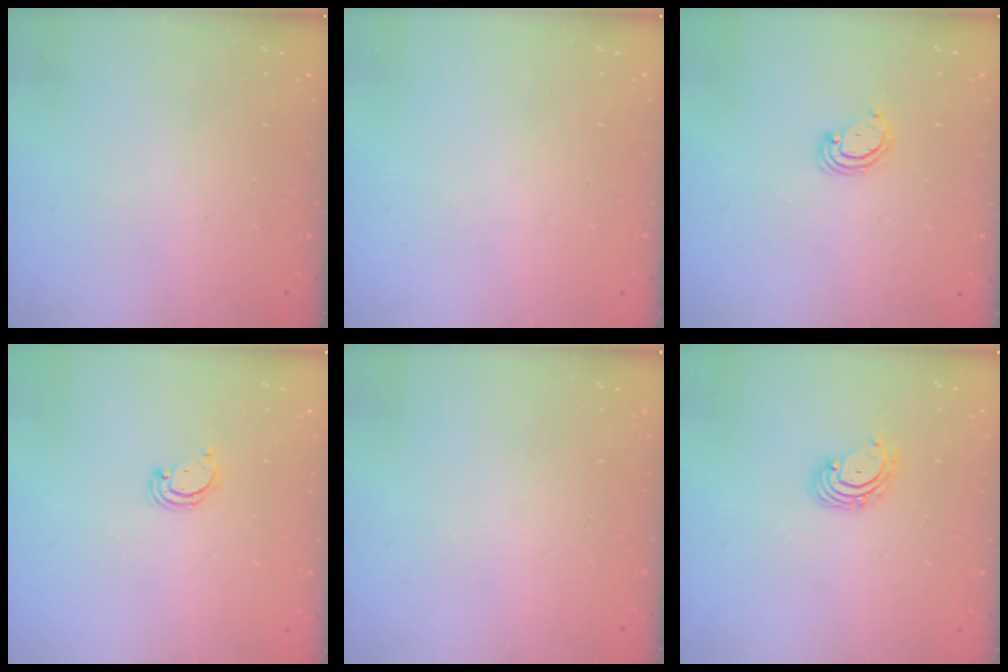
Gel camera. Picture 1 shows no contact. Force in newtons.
{"total": 0.0}
{"total": 3.0, "press": 3.0, "slide": 0.3}
{"total": 2.2, "press": 2.2, "slide": 0.2}
{"total": 0.0}
{"total": 3.4, "press": 3.3, "slide": 0.5}